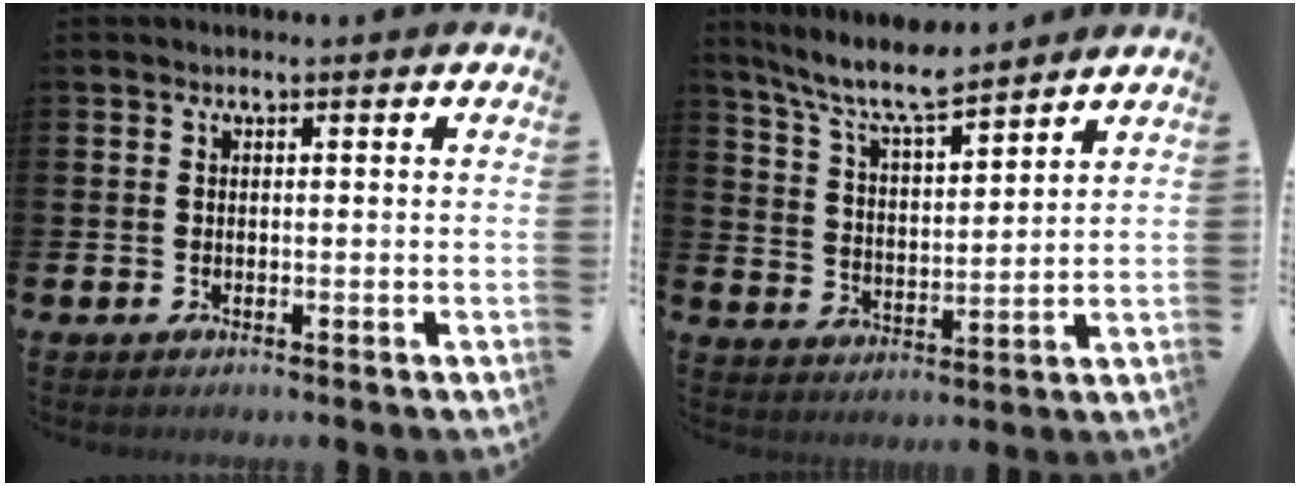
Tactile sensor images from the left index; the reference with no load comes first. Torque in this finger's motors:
{"motor_torque": [0.99, -1.15, 0.44, 0.21]}